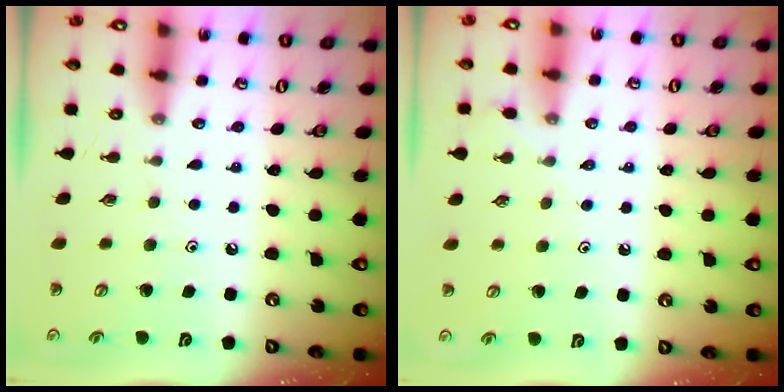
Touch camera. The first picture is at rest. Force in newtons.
{"total": 4.3, "press": 4.2, "slide": 0.8}